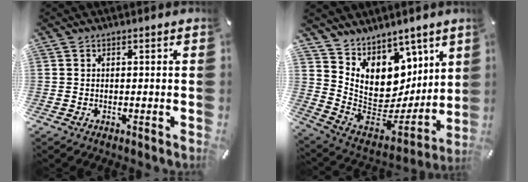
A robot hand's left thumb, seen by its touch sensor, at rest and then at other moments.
{"total": 10.1, "force": [5.1, 8.6, 1.6], "torque": [-0.025, -0.090, 0.107]}